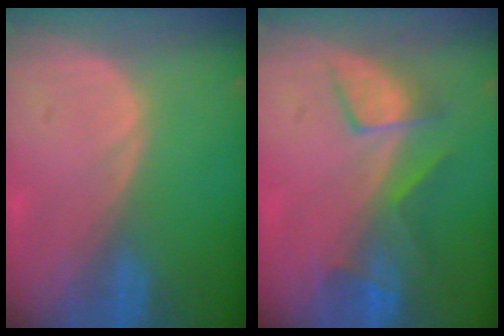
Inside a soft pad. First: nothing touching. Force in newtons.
{"total": 5.5, "press": 5.4, "slide": 1.1}